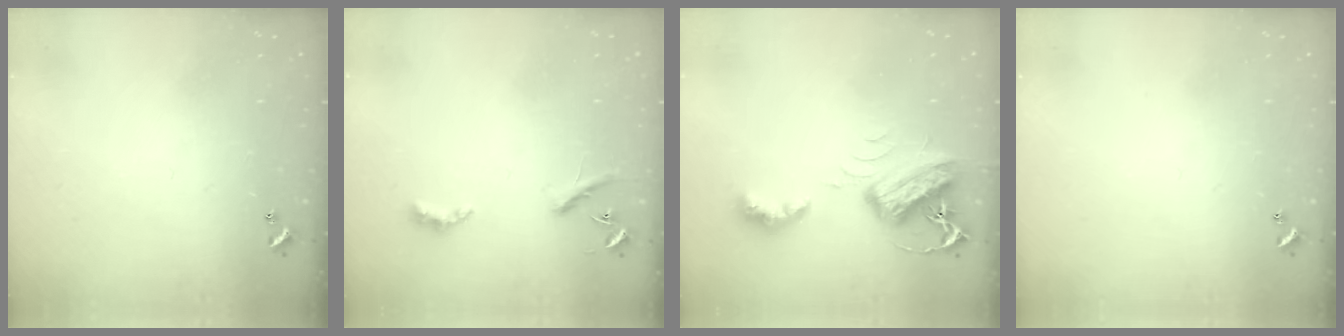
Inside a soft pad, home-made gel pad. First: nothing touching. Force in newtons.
{"total": 3.5, "press": 3.5, "slide": 0.7}
{"total": 7.0, "press": 7.0, "slide": 0.1}
{"total": 0.0}